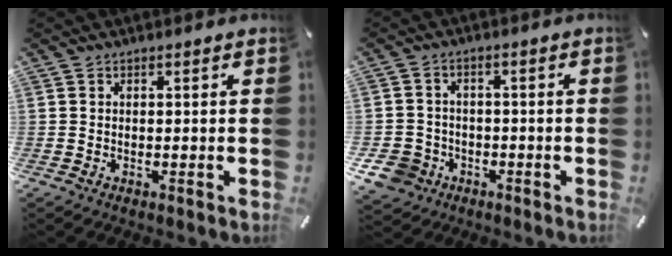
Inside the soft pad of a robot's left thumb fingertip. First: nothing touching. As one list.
[{"total": 7.4, "force": [-3.5, 6.1, 2.0], "torque": [-0.070, 0.023, -0.070]}]